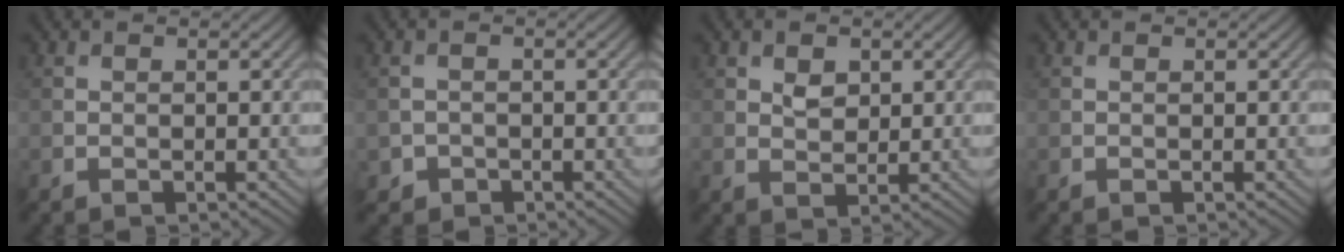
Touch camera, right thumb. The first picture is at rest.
{"total": 1.6, "force": [-0.9, 1.3, 0.2], "torque": [0.002, -0.003, -0.021]}
{"total": 2.2, "force": [1.0, 1.5, 1.3], "torque": [-0.023, -0.003, 0.019]}
{"total": 0.0}